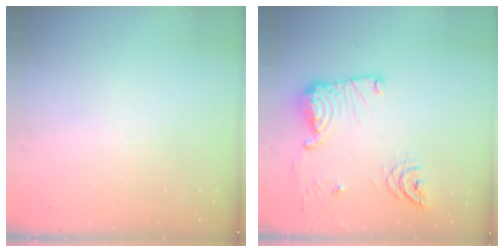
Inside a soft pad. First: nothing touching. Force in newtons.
{"total": 15.7, "press": 15.5, "slide": 2.6}